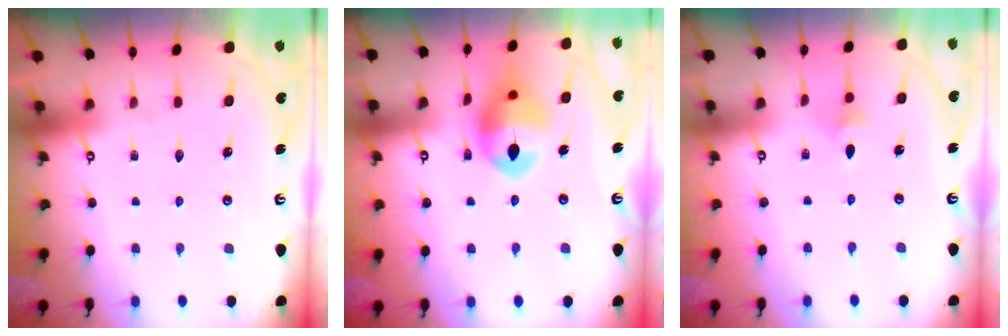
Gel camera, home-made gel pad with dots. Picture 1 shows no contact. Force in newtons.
{"total": 14.9, "press": 14.8, "slide": 1.8}
{"total": 2.3, "press": 2.3, "slide": 0.5}